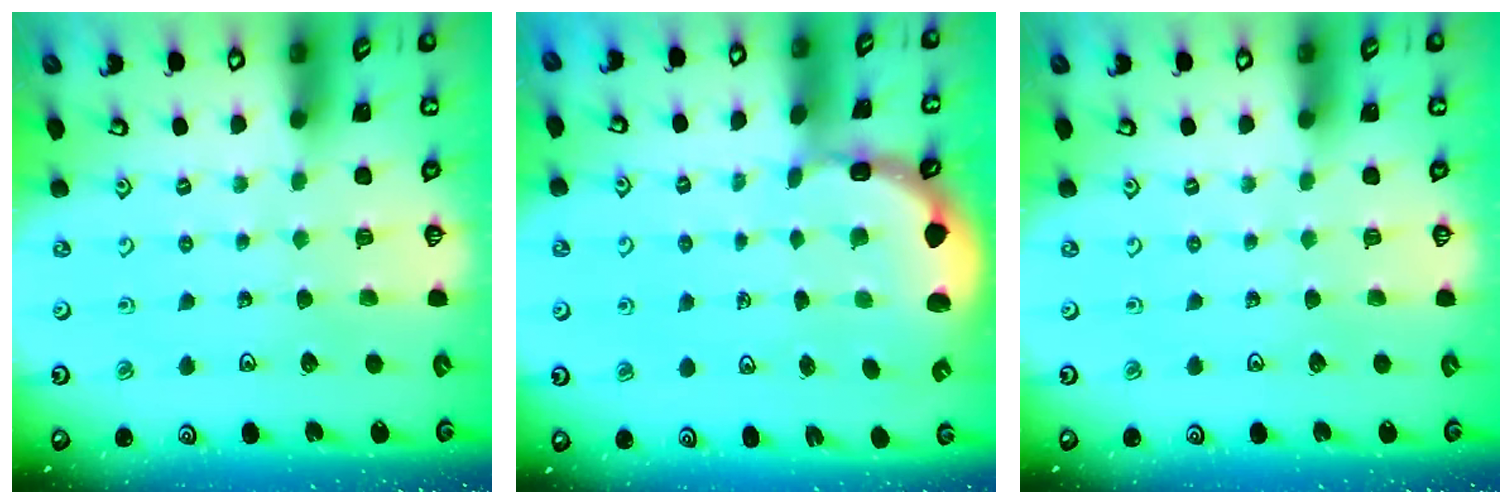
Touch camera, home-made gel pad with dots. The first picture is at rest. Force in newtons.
{"total": 2.6, "press": 2.4, "slide": 0.9}
{"total": 0.0}